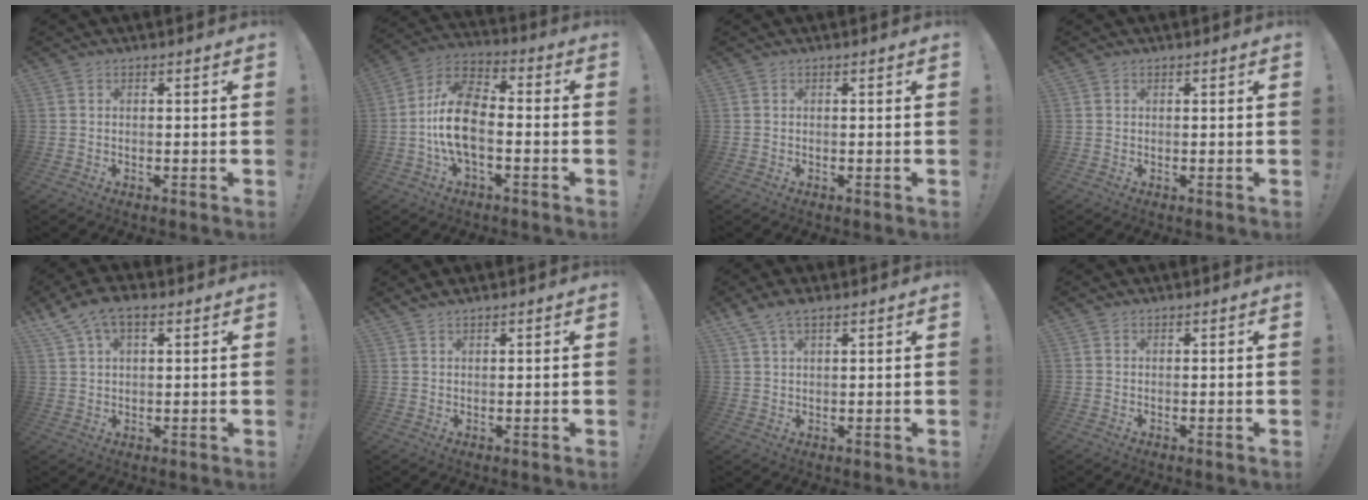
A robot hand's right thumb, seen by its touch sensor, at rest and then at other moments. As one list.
[{"total": 14.1, "force": [-3.2, 7.6, 11.4], "torque": [-0.227, 0.028, -0.054]}, {"total": 0.0}, {"total": 0.6, "force": [0.4, 0.4, 0.0], "torque": [0.008, -0.003, 0.007]}, {"total": 7.9, "force": [4.6, 3.8, 5.1], "torque": [-0.090, -0.008, 0.089]}, {"total": 2.1, "force": [2.0, 0.6, 0.6], "torque": [-0.006, -0.011, 0.036]}, {"total": 5.1, "force": [3.6, 1.9, 3.0], "torque": [-0.057, -0.012, 0.070]}, {"total": 0.8, "force": [0.7, 0.4, 0.0], "torque": [0.005, -0.003, 0.014]}]